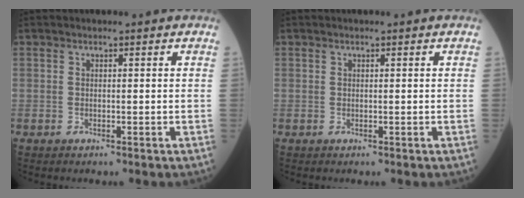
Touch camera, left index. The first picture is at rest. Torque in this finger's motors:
{"motor_torque": [0.10, 0.16, 0.00, -0.06]}